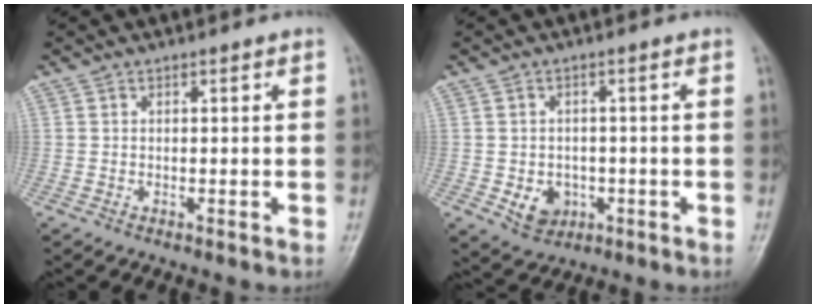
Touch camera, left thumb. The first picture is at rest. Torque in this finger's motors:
{"motor_torque": [0.38, 0.47, 0.51, -0.01, 0.00]}